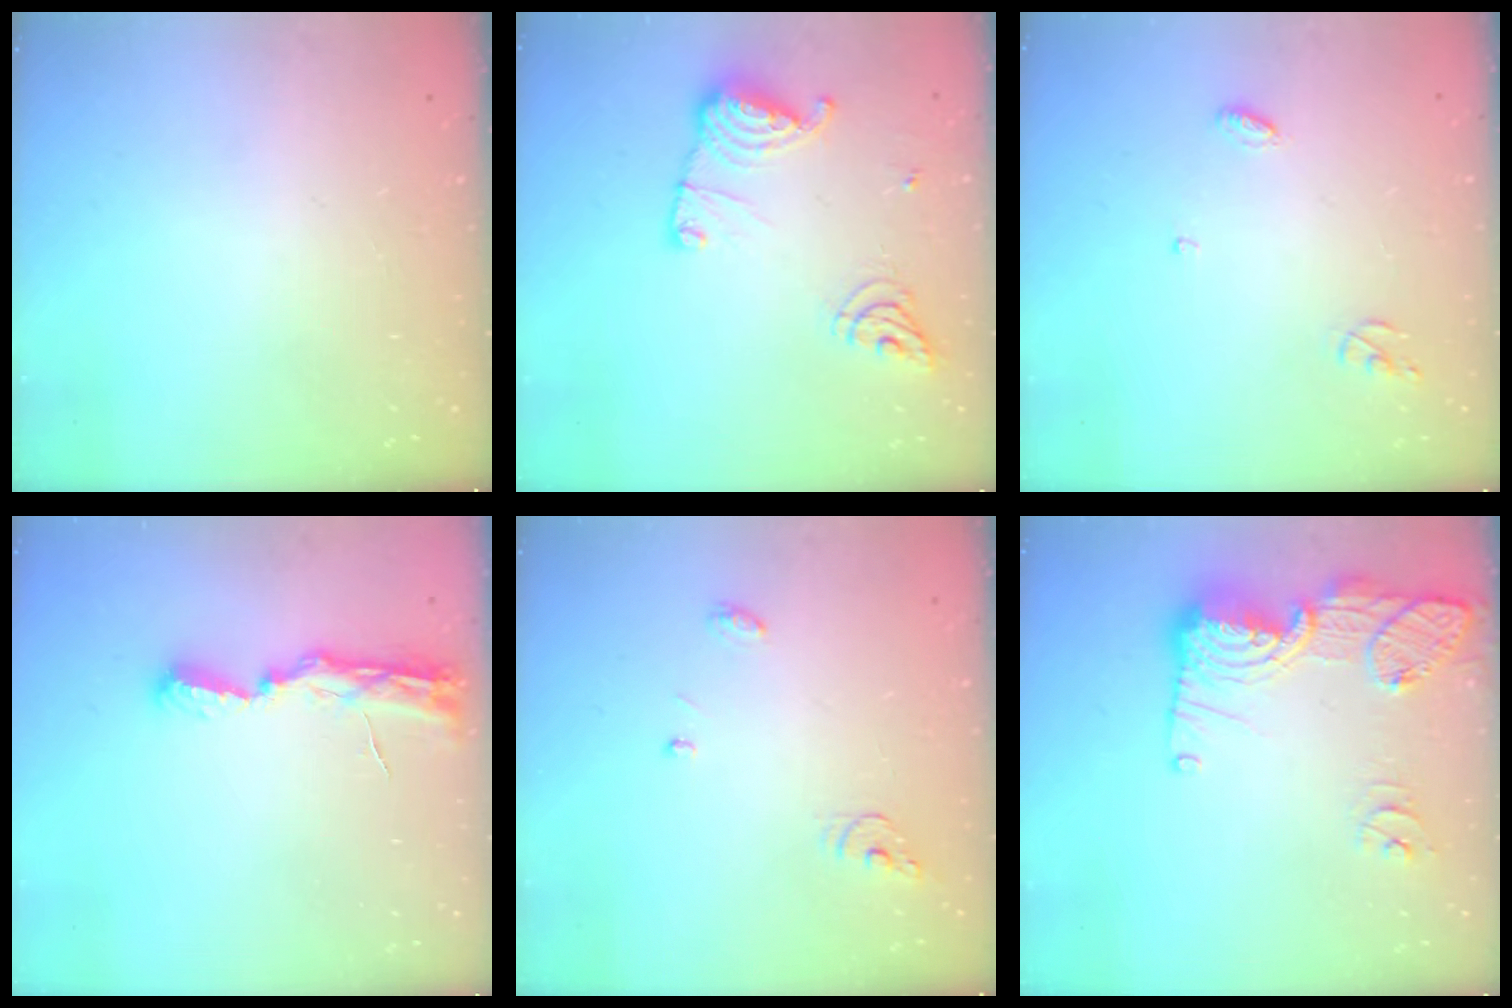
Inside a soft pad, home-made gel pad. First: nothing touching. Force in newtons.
{"total": 13.2, "press": 13.2, "slide": 1.2}
{"total": 4.7, "press": 4.7, "slide": 0.1}
{"total": 8.0, "press": 8.0, "slide": 0.8}
{"total": 4.0, "press": 4.0, "slide": 0.4}
{"total": 17.6, "press": 17.3, "slide": 3.3}